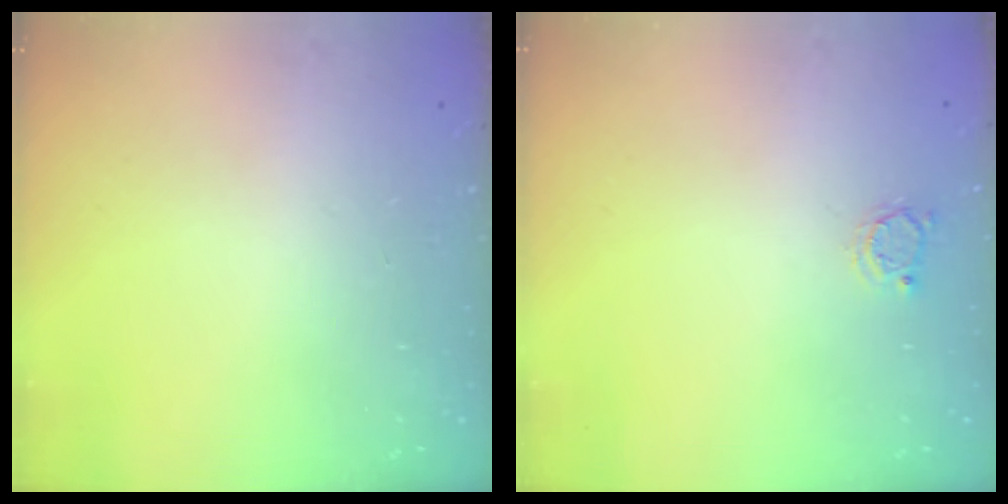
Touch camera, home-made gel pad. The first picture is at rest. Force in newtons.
{"total": 2.6, "press": 2.6, "slide": 0.4}